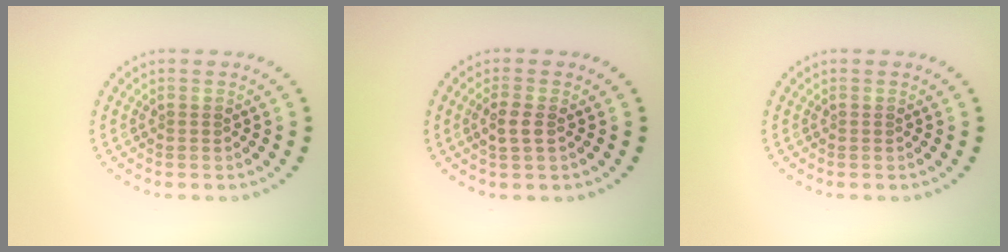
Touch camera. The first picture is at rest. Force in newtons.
{"total": 1.5, "press": 1.4, "slide": 0.5}
{"total": 0.0}